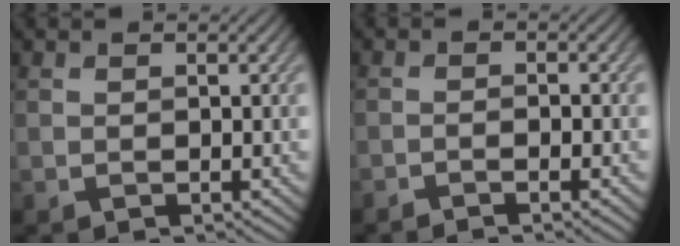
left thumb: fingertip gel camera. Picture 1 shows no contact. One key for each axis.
{"total": 2.4, "fx": -1.8, "fy": 0.2, "fz": 1.6, "tx": -0.035, "ty": 0.007, "tz": -0.032}